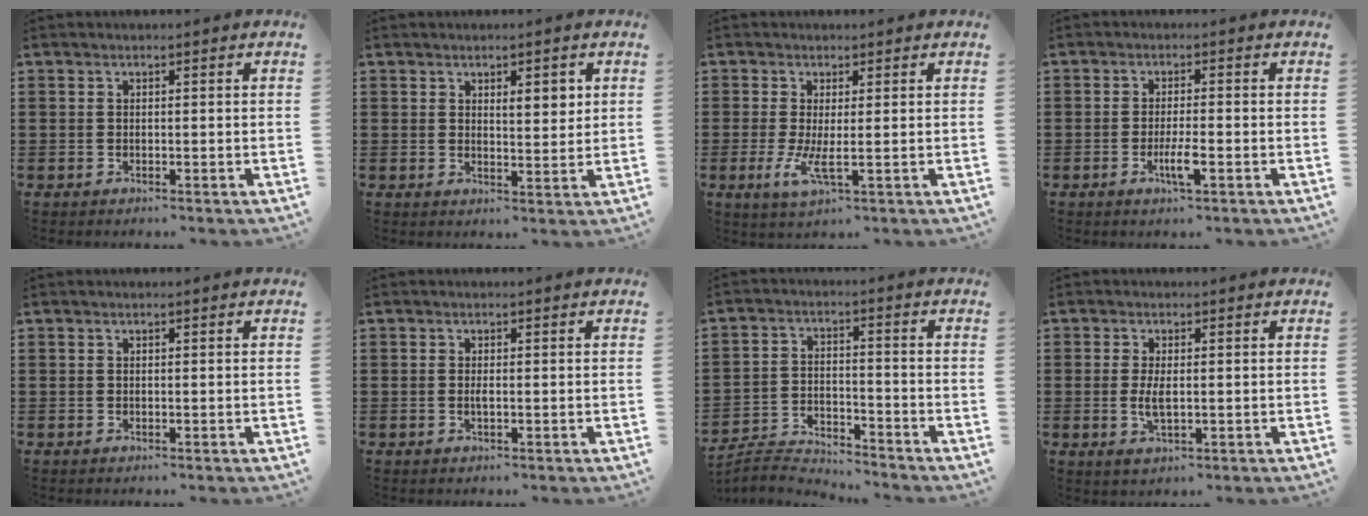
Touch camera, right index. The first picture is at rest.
{"total": 3.4, "force": [1.6, 1.3, 2.7], "torque": [-0.039, 0.001, 0.021]}
{"total": 3.9, "force": [-0.3, 0.6, 3.8], "torque": [-0.085, -0.011, -0.009]}
{"total": 3.7, "force": [-1.5, 0.4, 3.3], "torque": [-0.064, -0.005, -0.029]}
{"total": 0.0}
{"total": 1.0, "force": [-0.3, 0.0, 0.9], "torque": [-0.018, -0.007, -0.004]}
{"total": 4.0, "force": [-4.0, 0.3, 0.1], "torque": [-0.017, 0.001, -0.088]}
{"total": 3.7, "force": [-0.3, 1.4, 3.4], "torque": [-0.078, -0.006, -0.010]}